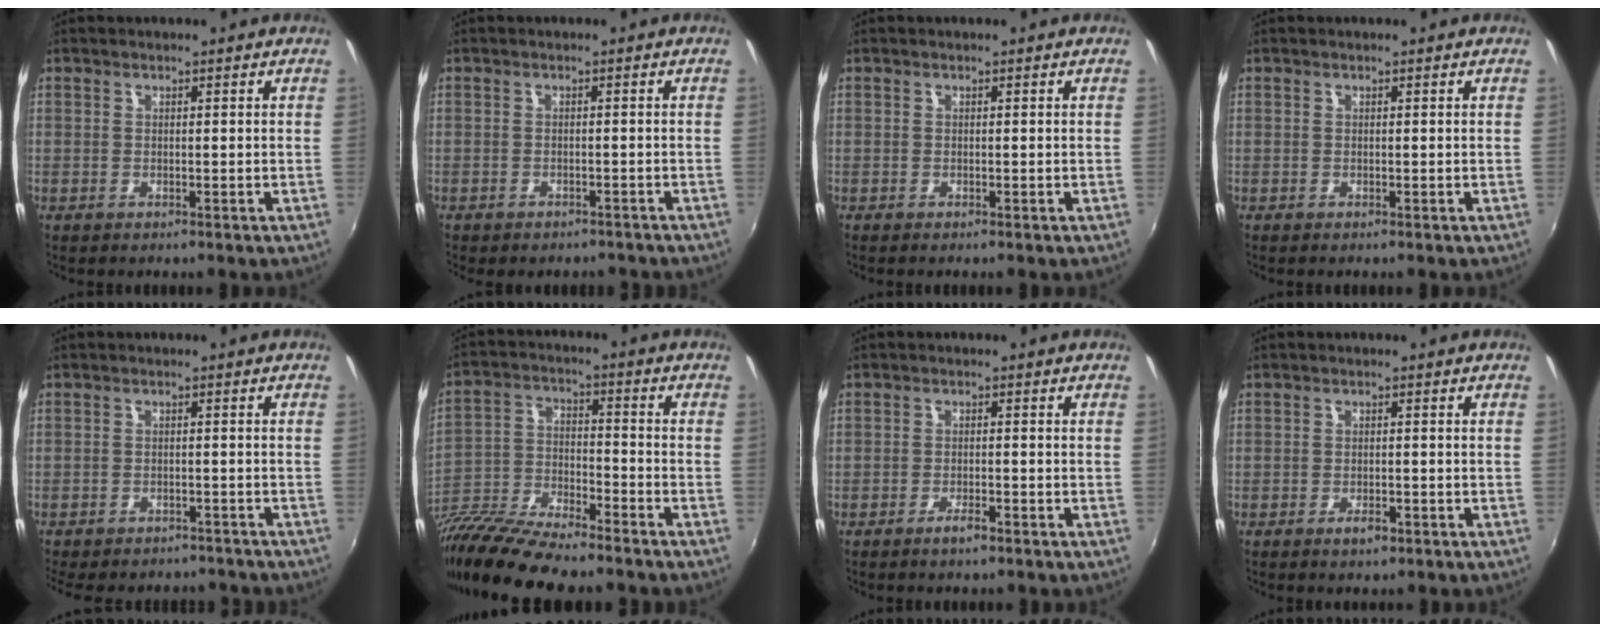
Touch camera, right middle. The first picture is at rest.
{"total": 4.9, "force": [-4.3, 1.7, 1.6], "torque": [-0.034, -0.016, -0.053]}
{"total": 0.0}
{"total": 0.0}
{"total": 11.5, "force": [-9.9, 4.1, 4.1], "torque": [-0.097, -0.016, -0.133]}
{"total": 16.1, "force": [-12.8, 3.8, 9.0], "torque": [-0.192, -0.023, -0.238]}
{"total": 2.3, "force": [-1.7, 0.5, 1.4], "torque": [-0.033, -0.002, -0.033]}
{"total": 2.2, "force": [-1.4, 1.0, 1.4], "torque": [-0.027, -0.004, -0.024]}